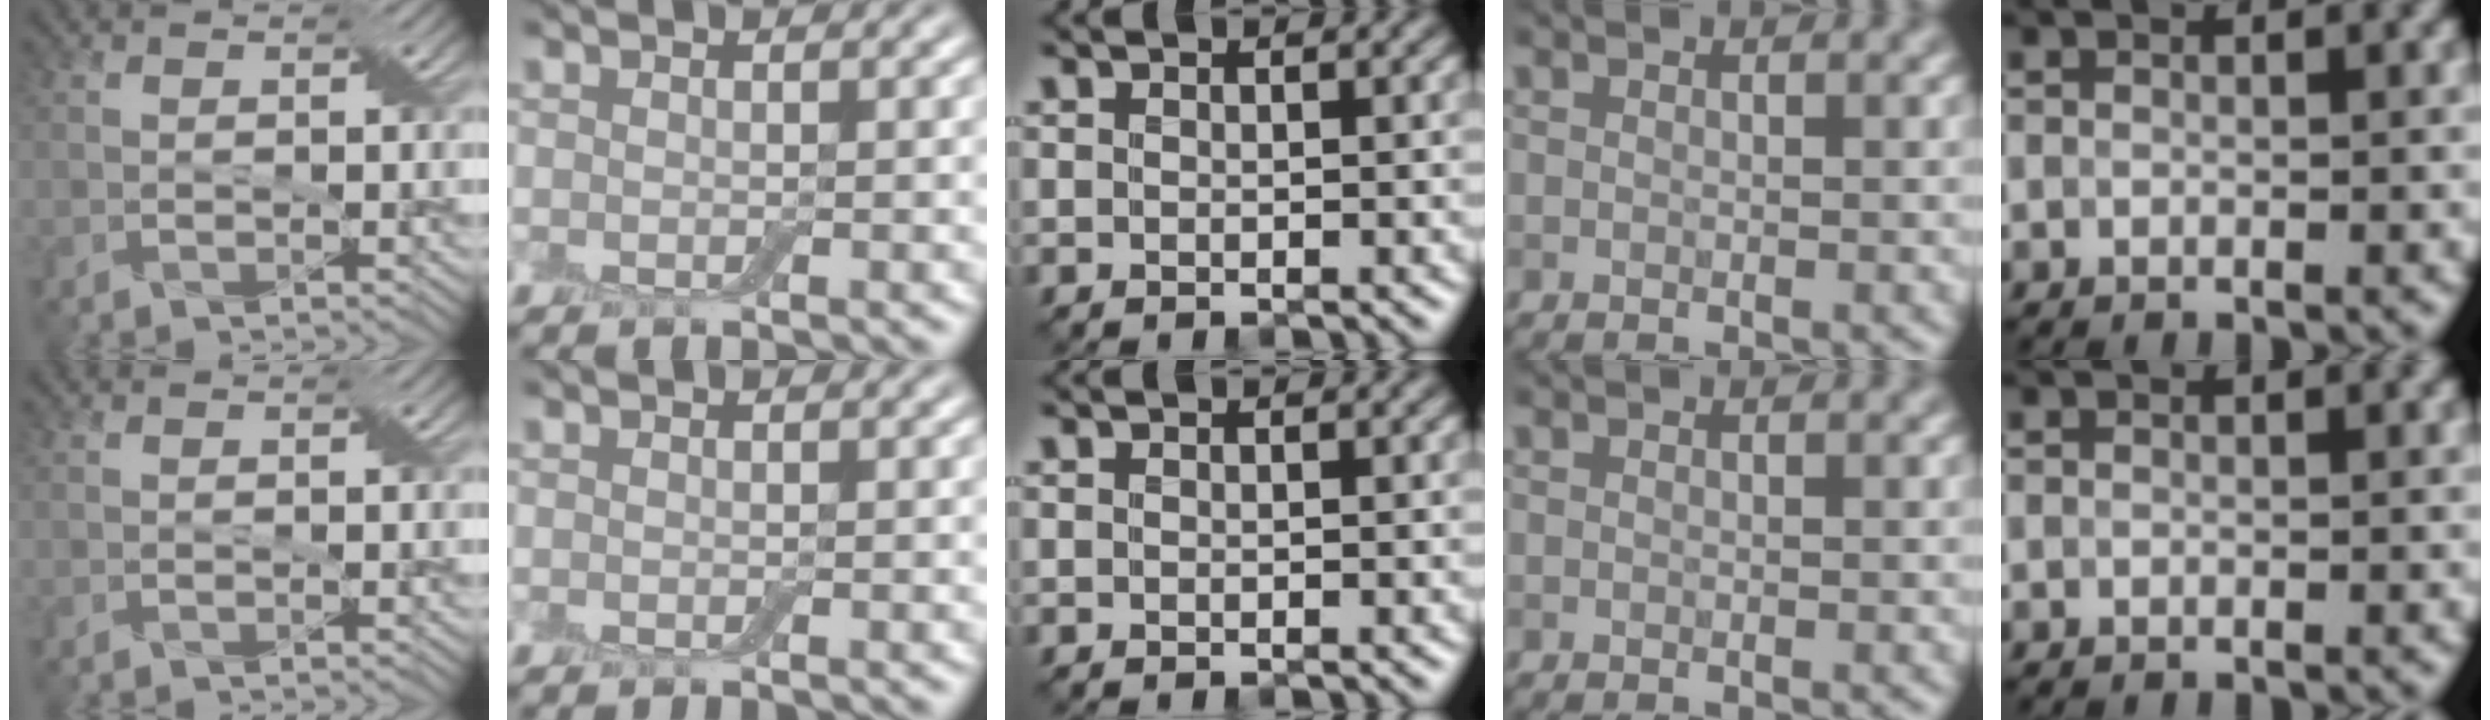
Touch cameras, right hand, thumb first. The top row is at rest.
{}